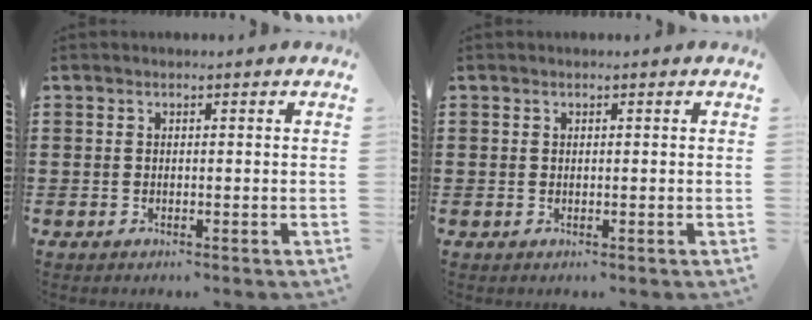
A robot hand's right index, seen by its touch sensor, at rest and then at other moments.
{"total": 0.0}